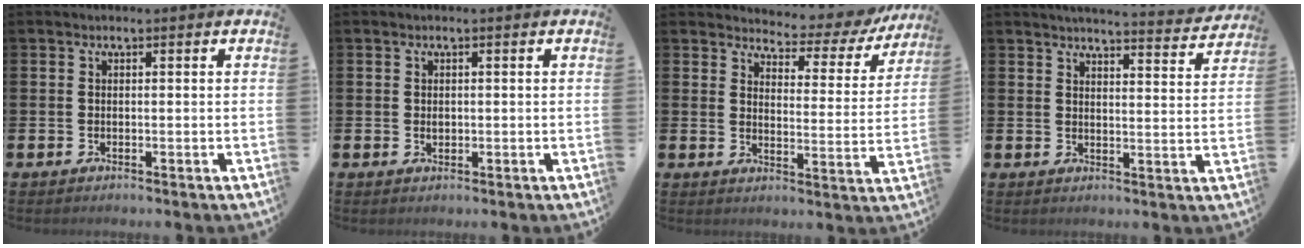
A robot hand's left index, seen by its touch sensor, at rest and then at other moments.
{"total": 0.8, "force": [0.3, 0.6, 0.4], "torque": [0.000, 0.001, 0.002]}
{"total": 4.5, "force": [4.1, 1.5, 1.0], "torque": [-0.028, -0.042, 0.061]}
{"total": 4.5, "force": [4.5, -0.1, 0.8], "torque": [-0.015, -0.038, 0.074]}